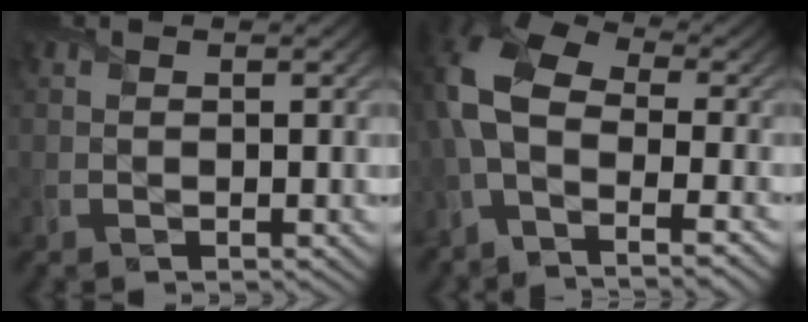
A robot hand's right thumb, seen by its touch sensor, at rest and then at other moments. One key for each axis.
{"total": 12.0, "fx": -2.6, "fy": 6.3, "fz": 9.9, "tx": -0.243, "ty": -0.002, "tz": -0.059}